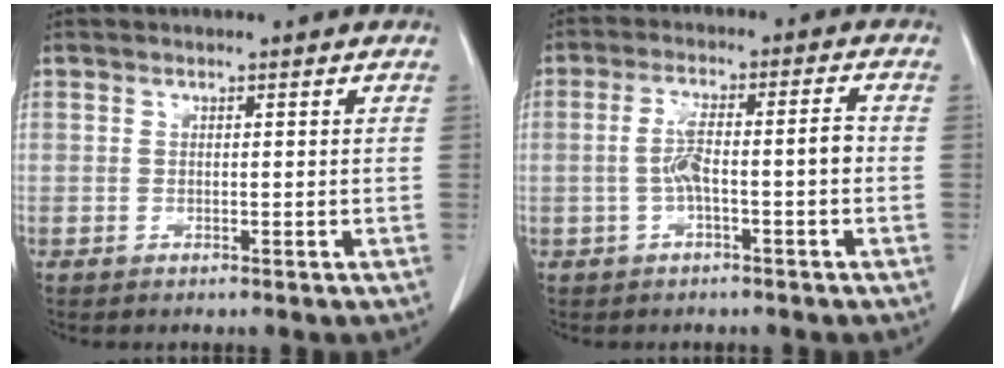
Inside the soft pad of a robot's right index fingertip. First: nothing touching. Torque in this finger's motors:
{"motor_torque": [0.41, -0.01, 0.15, 0.05]}